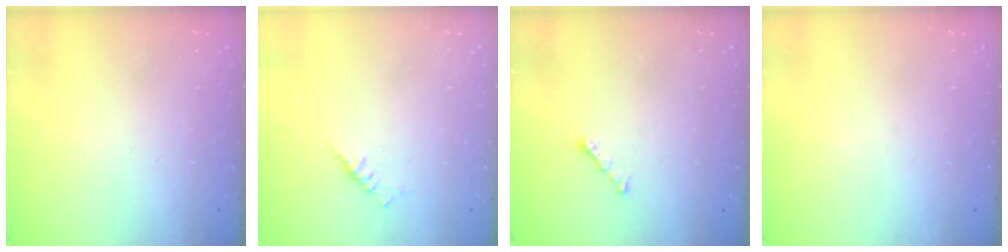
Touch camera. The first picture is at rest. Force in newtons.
{"total": 2.3, "press": 2.2, "slide": 0.5}
{"total": 1.7, "press": 1.6, "slide": 0.6}
{"total": 0.0}